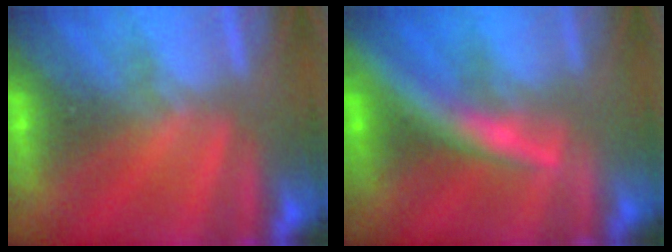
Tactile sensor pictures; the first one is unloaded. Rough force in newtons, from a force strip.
{"total": 5.5}